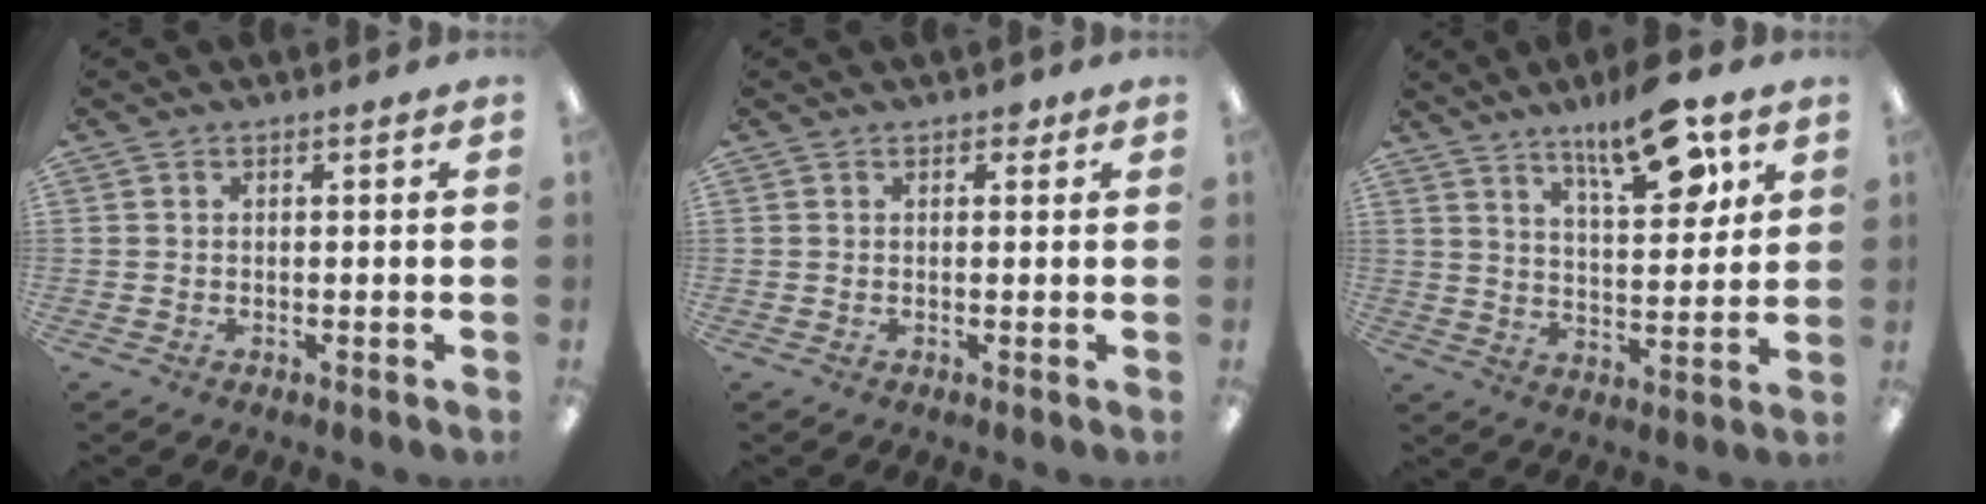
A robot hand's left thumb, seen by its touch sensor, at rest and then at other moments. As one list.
[{"total": 1.5, "force": [0.7, 1.0, 0.9], "torque": [-0.003, -0.003, 0.009]}, {"total": 14.7, "force": [9.8, 5.0, 9.8], "torque": [-0.139, -0.051, 0.157]}]